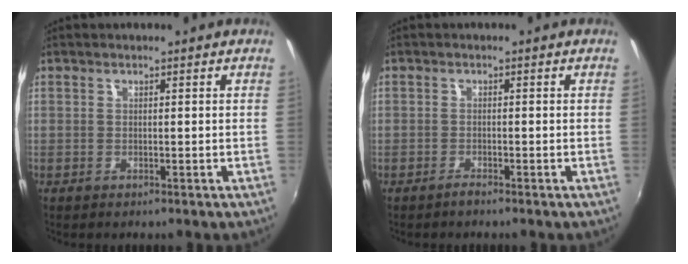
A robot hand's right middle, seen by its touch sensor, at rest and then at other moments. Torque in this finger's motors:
{"motor_torque": [0.15, -0.35, -0.02, -0.02]}